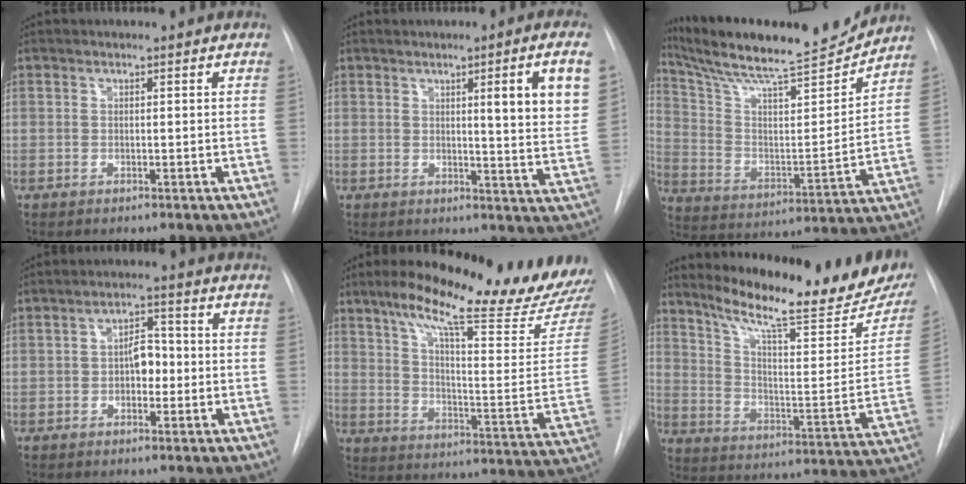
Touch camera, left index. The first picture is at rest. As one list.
[{"total": 9.0, "force": [3.3, -0.1, 8.4], "torque": [-0.103, -0.013, 0.038]}, {"total": 20.7, "force": [19.0, 1.5, 8.2], "torque": [-0.151, -0.021, 0.301]}, {"total": 4.2, "force": [-0.6, 2.5, 3.3], "torque": [-0.049, 0.012, -0.013]}, {"total": 23.0, "force": [19.9, 0.7, 11.6], "torque": [-0.175, -0.069, 0.268]}, {"total": 23.7, "force": [19.6, 3.3, 13.0], "torque": [-0.200, -0.053, 0.268]}]